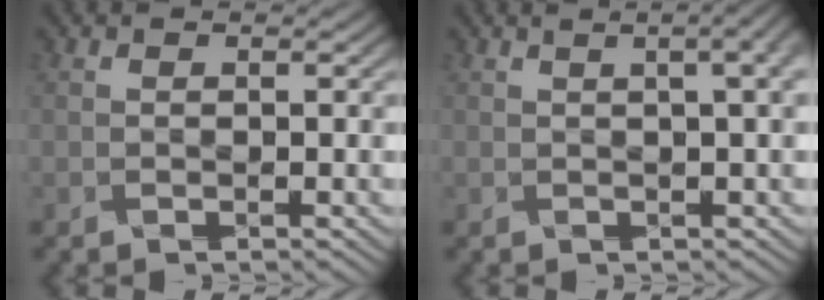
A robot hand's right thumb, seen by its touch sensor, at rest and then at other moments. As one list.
[{"total": 5.5, "force": [1.8, 2.1, 4.7], "torque": [-0.046, 0.023, 0.002]}]